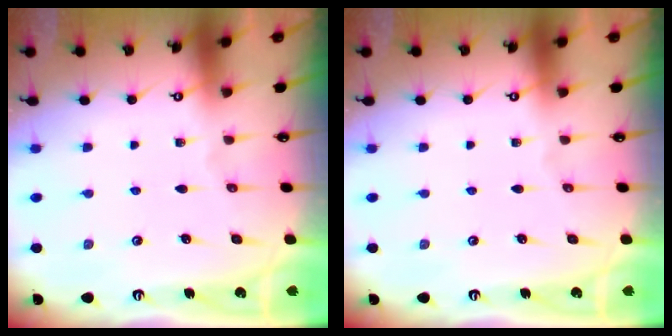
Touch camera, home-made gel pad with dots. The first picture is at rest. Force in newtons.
{"total": 0.0}